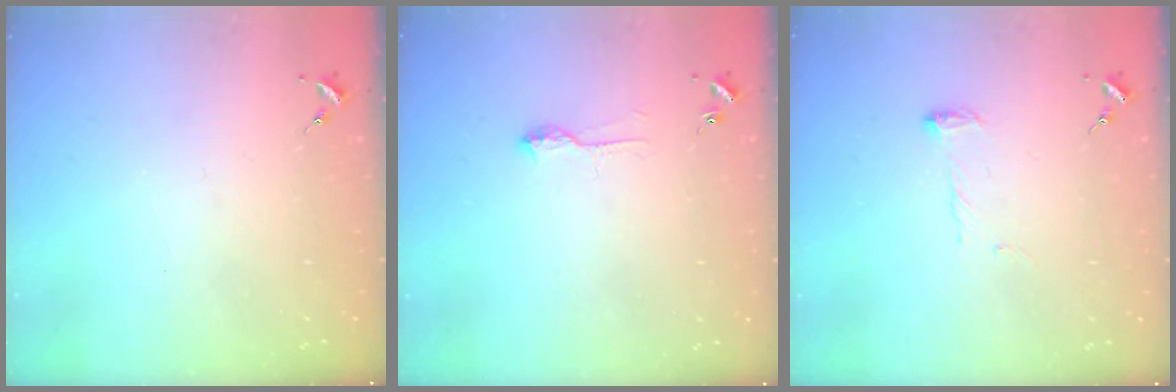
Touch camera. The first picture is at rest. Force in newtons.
{"total": 6.1, "press": 6.1, "slide": 0.6}
{"total": 6.6, "press": 6.5, "slide": 0.8}